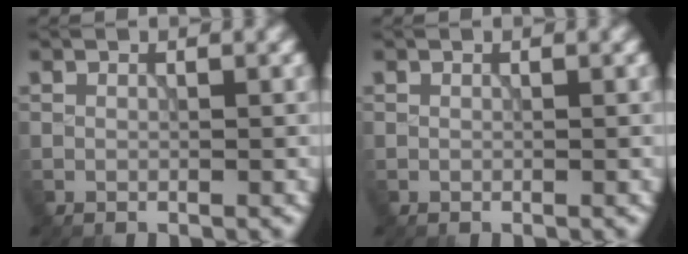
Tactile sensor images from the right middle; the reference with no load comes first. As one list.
[{"total": 0.0}]